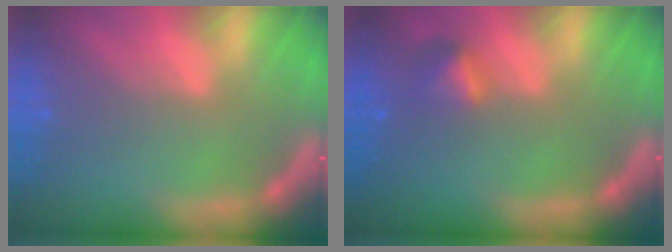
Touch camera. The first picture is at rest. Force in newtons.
{"total": 1.9}